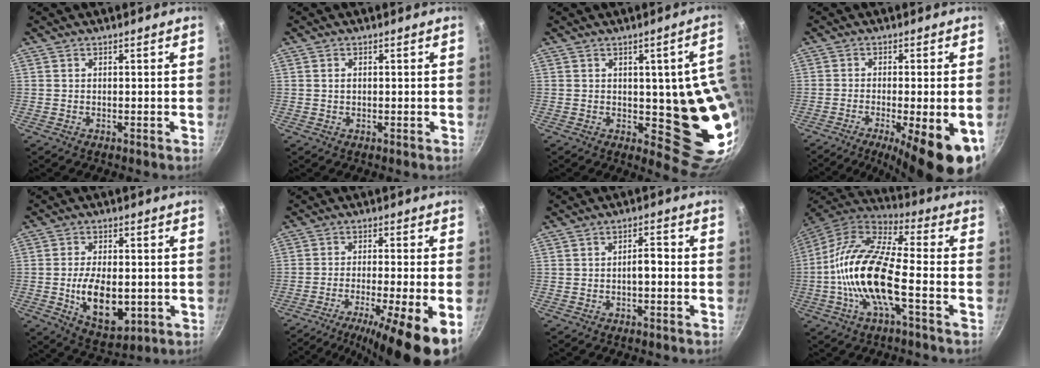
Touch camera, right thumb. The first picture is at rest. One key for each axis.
{"total": 0.9, "fx": 0.1, "fy": 0.6, "fz": 0.6, "tx": -0.010, "ty": 0.003, "tz": 0.002}
{"total": 13.7, "fx": 0.7, "fy": 5.0, "fz": 12.8, "tx": -0.095, "ty": -0.028, "tz": 0.014}
{"total": 16.3, "fx": -6.6, "fy": 4.3, "fz": 14.2, "tx": -0.190, "ty": -0.003, "tz": -0.090}
{"total": 12.1, "fx": -1.5, "fy": 6.8, "fz": 9.8, "tx": -0.151, "ty": -0.008, "tz": -0.013}
{"total": 12.9, "fx": -6.8, "fy": 1.1, "fz": 10.9, "tx": -0.185, "ty": 0.008, "tz": -0.113}
{"total": 3.1, "fx": -0.6, "fy": 1.4, "fz": 2.7, "tx": -0.033, "ty": 0.017, "tz": -0.011}
{"total": 17.4, "fx": -3.6, "fy": 6.0, "fz": 15.9, "tx": -0.306, "ty": 0.038, "tz": -0.089}